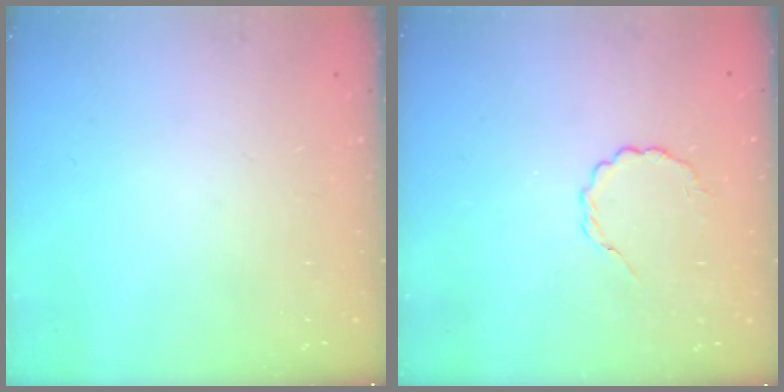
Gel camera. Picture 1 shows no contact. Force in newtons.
{"total": 2.9, "press": 2.6, "slide": 1.1}